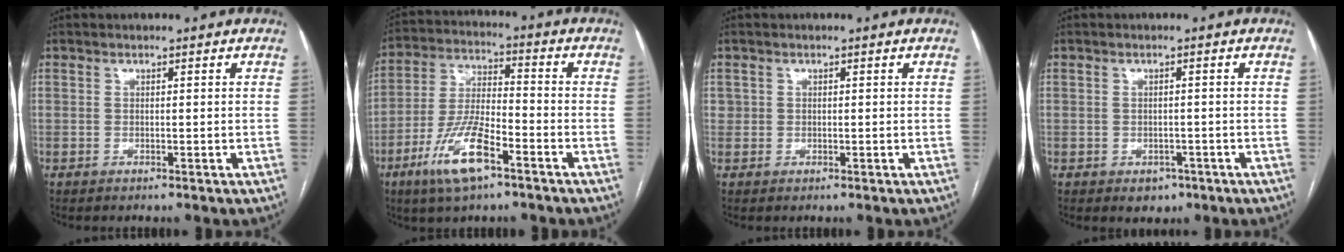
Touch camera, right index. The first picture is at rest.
{"total": 11.6, "force": [-6.3, 3.0, 9.2], "torque": [-0.195, -0.006, -0.116]}
{"total": 1.1, "force": [0.3, 1.1, 0.1], "torque": [0.008, 0.006, 0.002]}
{"total": 2.6, "force": [-1.3, 2.0, 1.0], "torque": [-0.005, 0.004, -0.009]}